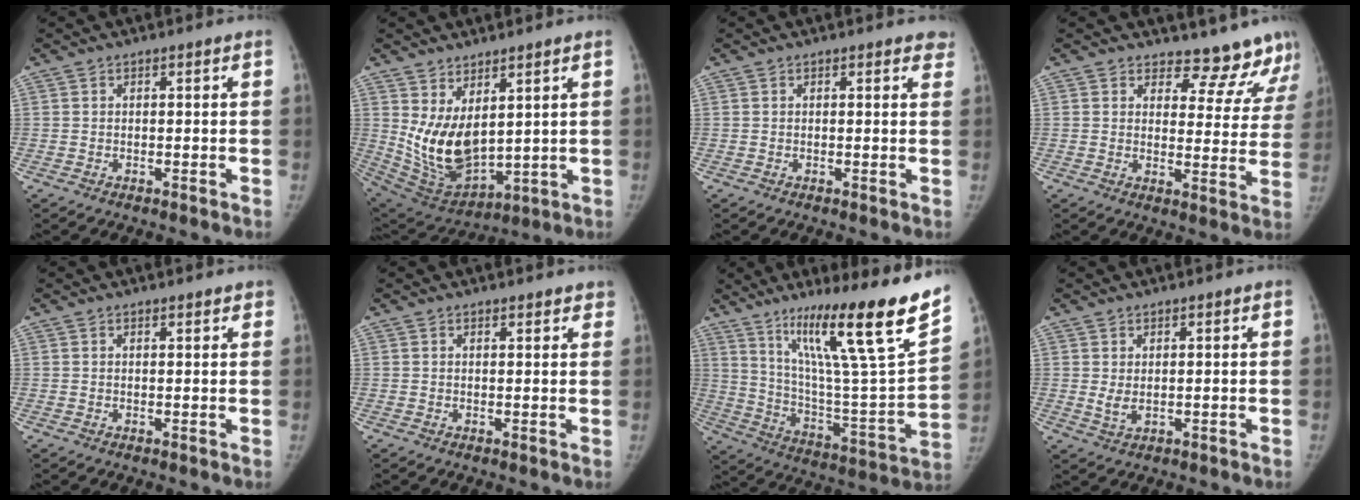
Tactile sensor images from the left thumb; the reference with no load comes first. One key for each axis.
{"total": 12.5, "fx": 3.5, "fy": 6.5, "fz": 10.1, "tx": -0.170, "ty": -0.038, "tz": 0.094}
{"total": 2.2, "fx": 1.8, "fy": 0.9, "fz": 0.8, "tx": 0.012, "ty": -0.004, "tz": 0.008}
{"total": 11.9, "fx": 11.0, "fy": 4.4, "fz": 1.0, "tx": 0.042, "ty": -0.091, "tz": 0.113}
{"total": 1.5, "fx": 1.3, "fy": 0.5, "fz": 0.6, "tx": -0.002, "ty": -0.004, "tz": 0.016}
{"total": 2.7, "fx": 2.3, "fy": 1.0, "fz": 0.9, "tx": 0.012, "ty": -0.006, "tz": 0.022}
{"total": 27.8, "fx": 17.5, "fy": 2.5, "fz": 21.4, "tx": -0.315, "ty": -0.070, "tz": 0.295}
{"total": 2.4, "fx": 0.5, "fy": 1.1, "fz": 2.1, "tx": -0.037, "ty": -0.007, "tz": 0.016}